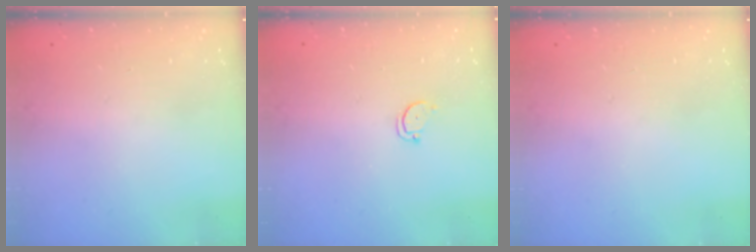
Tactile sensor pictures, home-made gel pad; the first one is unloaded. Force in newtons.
{"total": 2.0, "press": 2.0, "slide": 0.2}
{"total": 0.0}